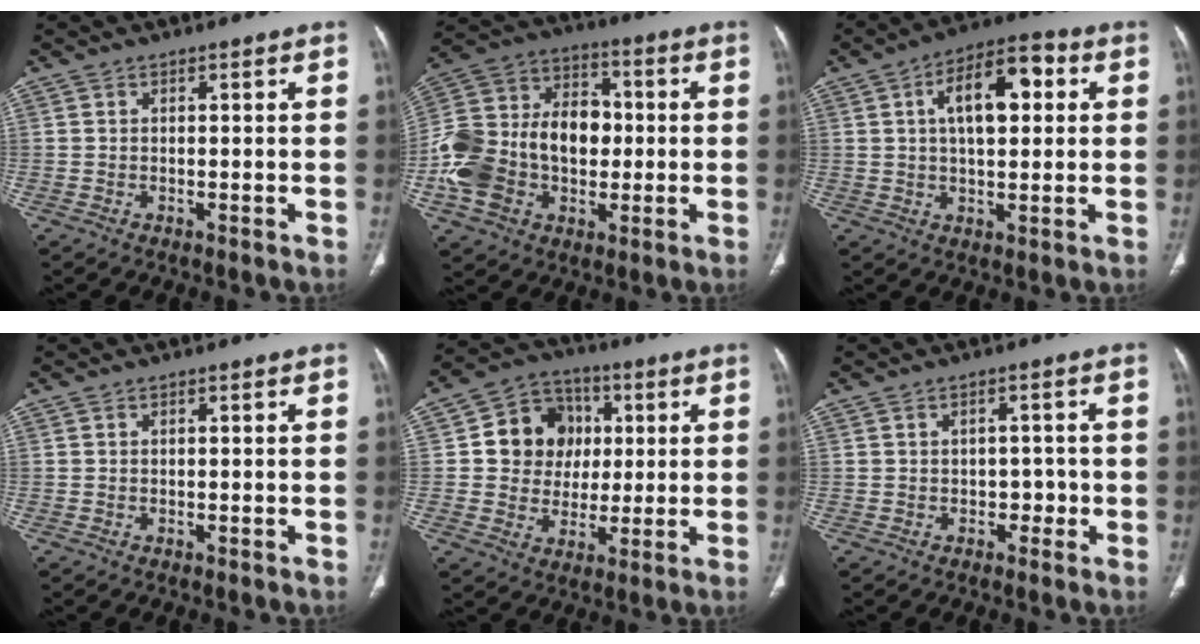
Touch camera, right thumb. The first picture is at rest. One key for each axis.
{"total": 23.1, "fx": -2.4, "fy": 16.4, "fz": 16.0, "tx": -0.302, "ty": 0.036, "tz": -0.036}
{"total": 12.7, "fx": 3.1, "fy": 6.2, "fz": 10.6, "tx": -0.154, "ty": 0.019, "tz": 0.043}
{"total": 0.0}
{"total": 12.4, "fx": 2.1, "fy": 11.1, "fz": 5.1, "tx": -0.035, "ty": 0.007, "tz": 0.035}
{"total": 2.5, "fx": -0.7, "fy": 2.0, "fz": 1.3, "tx": 0.004, "ty": 0.008, "tz": -0.014}